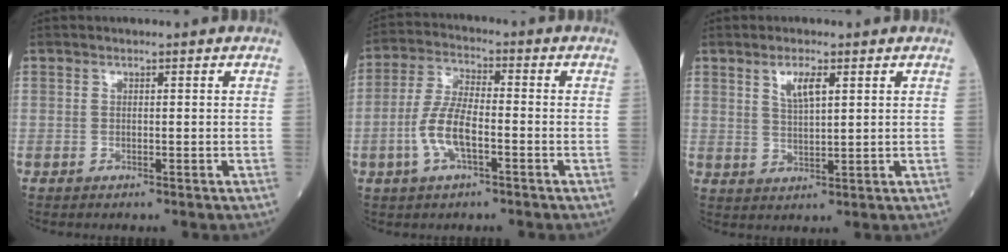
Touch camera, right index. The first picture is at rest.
{"total": 7.8, "force": [-2.6, 2.7, 6.8], "torque": [-0.152, 0.005, -0.051]}
{"total": 3.9, "force": [1.9, 0.9, 3.3], "torque": [-0.065, 0.001, 0.038]}